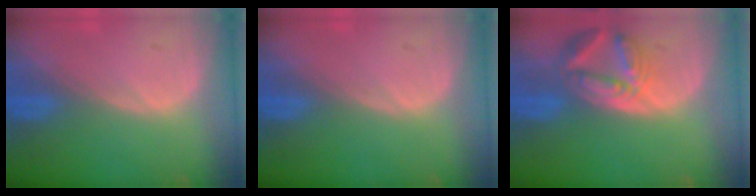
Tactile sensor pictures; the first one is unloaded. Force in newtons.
{"total": 0.0}
{"total": 7.9, "press": 7.0, "slide": 3.6}